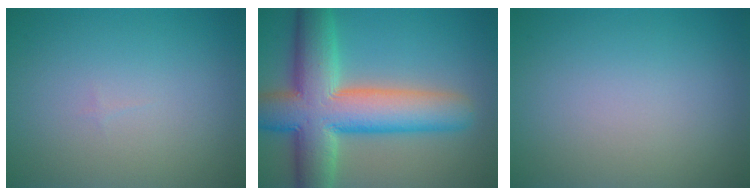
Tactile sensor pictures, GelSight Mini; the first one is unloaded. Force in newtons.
{"total": 12.0, "press": 12.0, "slide": 0.6}
{"total": 0.0}